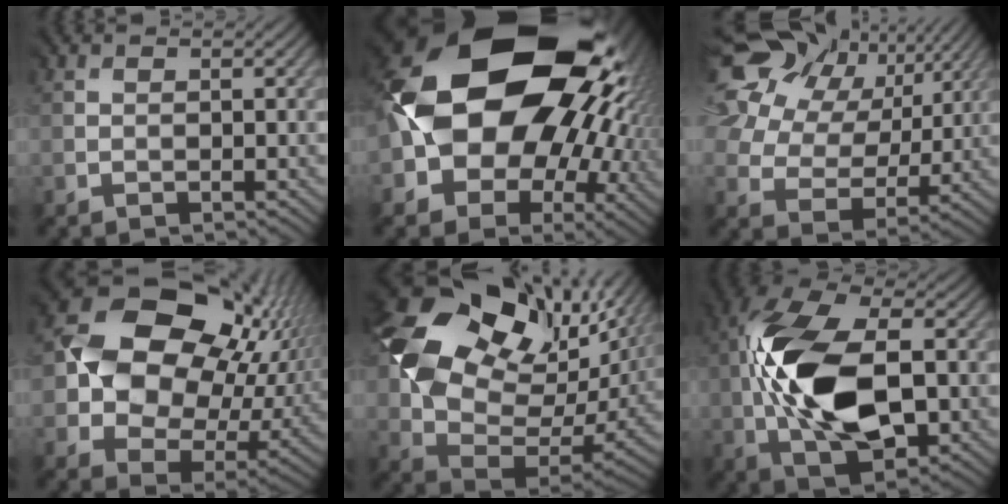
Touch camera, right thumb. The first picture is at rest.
{"total": 20.2, "force": [3.3, 15.3, 12.8], "torque": [-0.261, -0.029, 0.083]}
{"total": 19.3, "force": [9.1, 13.6, 10.2], "torque": [-0.300, 0.072, 0.185]}
{"total": 15.3, "force": [2.4, 11.7, 9.5], "torque": [-0.171, -0.005, 0.055]}
{"total": 17.1, "force": [6.4, 11.1, 11.3], "torque": [-0.241, -0.011, 0.143]}
{"total": 14.6, "force": [-0.3, 7.7, 12.4], "torque": [-0.261, 0.011, -0.007]}